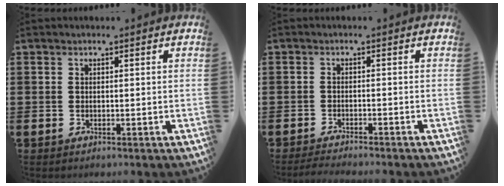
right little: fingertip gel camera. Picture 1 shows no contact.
{"total": 1.5, "force": [-1.5, -0.1, 0.5], "torque": [-0.007, 0.003, -0.029]}